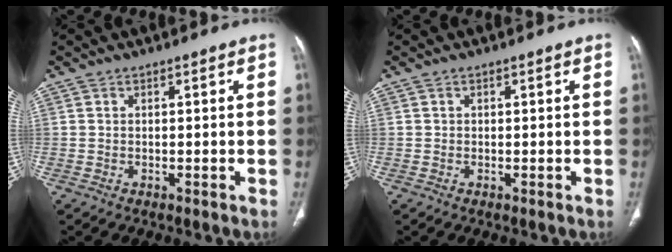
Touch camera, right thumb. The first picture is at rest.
{"total": 0.0}